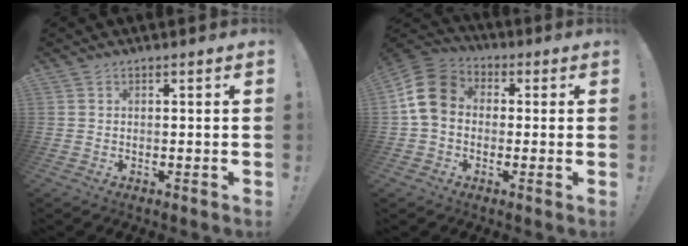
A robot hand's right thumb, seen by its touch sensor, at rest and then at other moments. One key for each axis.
{"total": 12.2, "fx": 0.6, "fy": 9.5, "fz": 7.6, "tx": -0.131, "ty": 0.018, "tz": 0.016}